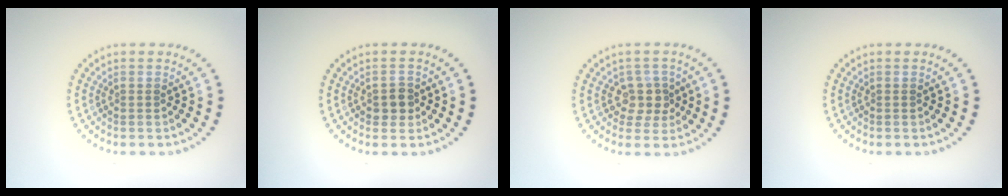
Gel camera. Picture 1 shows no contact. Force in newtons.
{"total": 1.7, "press": 1.6, "slide": 0.5}
{"total": 2.5, "press": 2.1, "slide": 1.4}
{"total": 0.0}